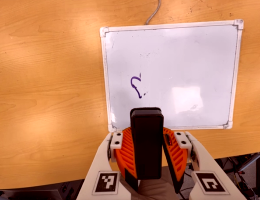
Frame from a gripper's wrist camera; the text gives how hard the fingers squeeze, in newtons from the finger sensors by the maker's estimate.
{"total": 9.9, "left": 9.0, "right": 10.7}